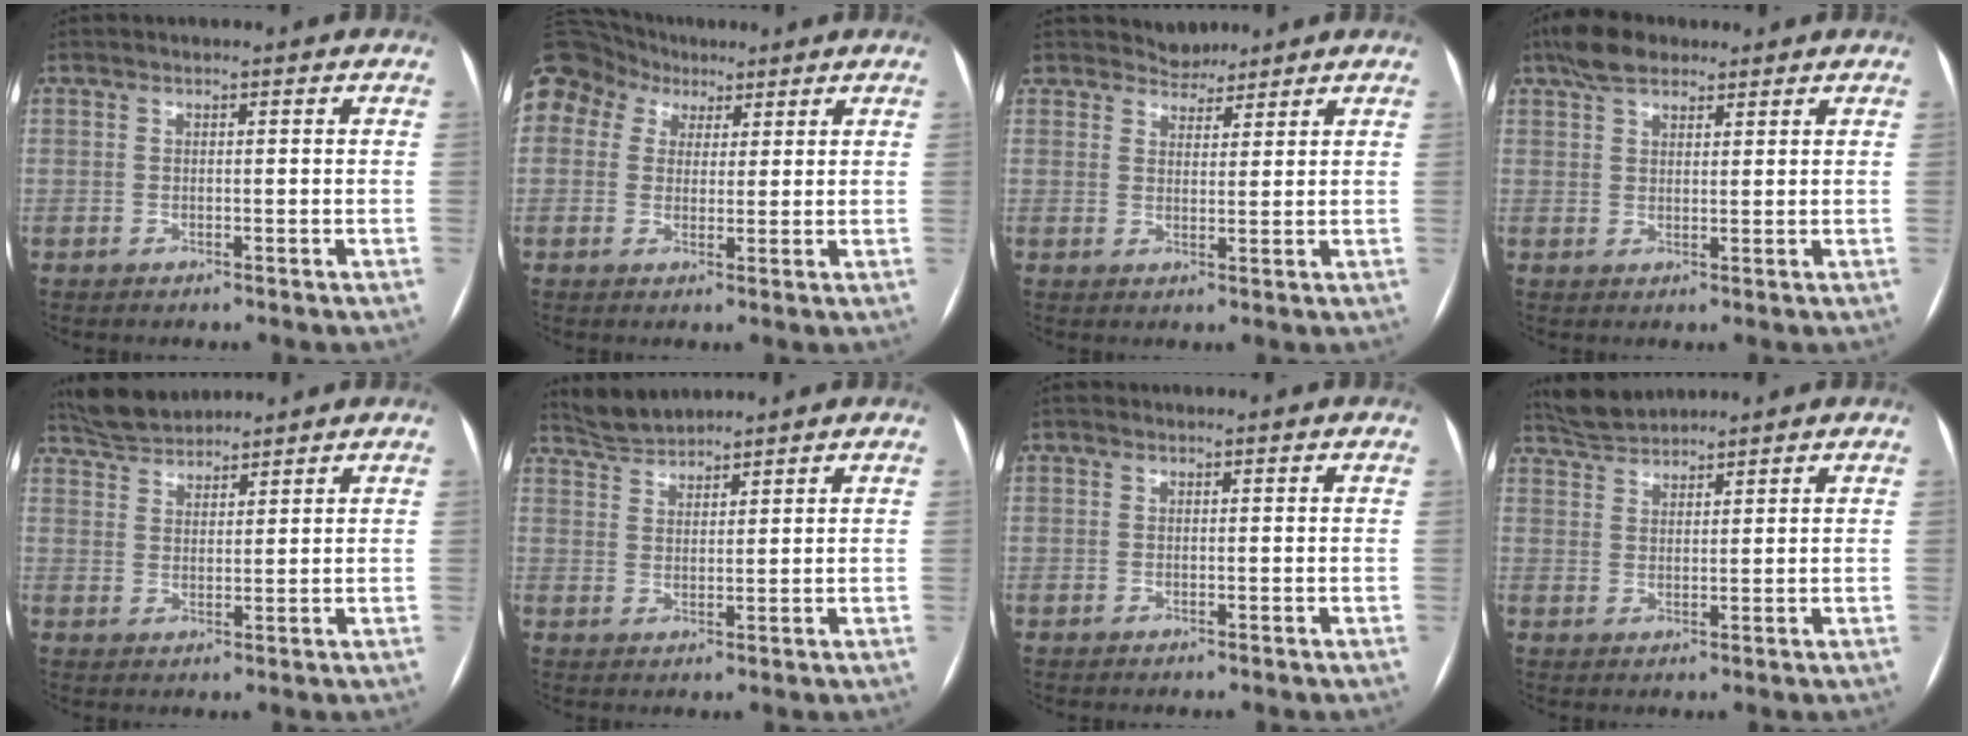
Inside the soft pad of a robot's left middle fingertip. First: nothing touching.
{"total": 15.3, "force": [8.0, 11.9, 5.3], "torque": [-0.173, 0.082, 0.157]}
{"total": 3.3, "force": [3.0, 1.3, -0.4], "torque": [0.006, 0.004, 0.049]}
{"total": 5.8, "force": [4.3, 2.7, 2.8], "torque": [-0.057, 0.024, 0.080]}
{"total": 5.7, "force": [5.5, 1.2, 0.8], "torque": [-0.024, 0.025, 0.105]}
{"total": 4.1, "force": [4.1, 0.3, -0.1], "torque": [-0.006, 0.015, 0.082]}
{"total": 1.2, "force": [-0.6, -0.9, -0.5], "torque": [0.011, -0.007, -0.012]}
{"total": 4.1, "force": [4.1, 0.3, 0.1], "torque": [-0.012, 0.019, 0.082]}